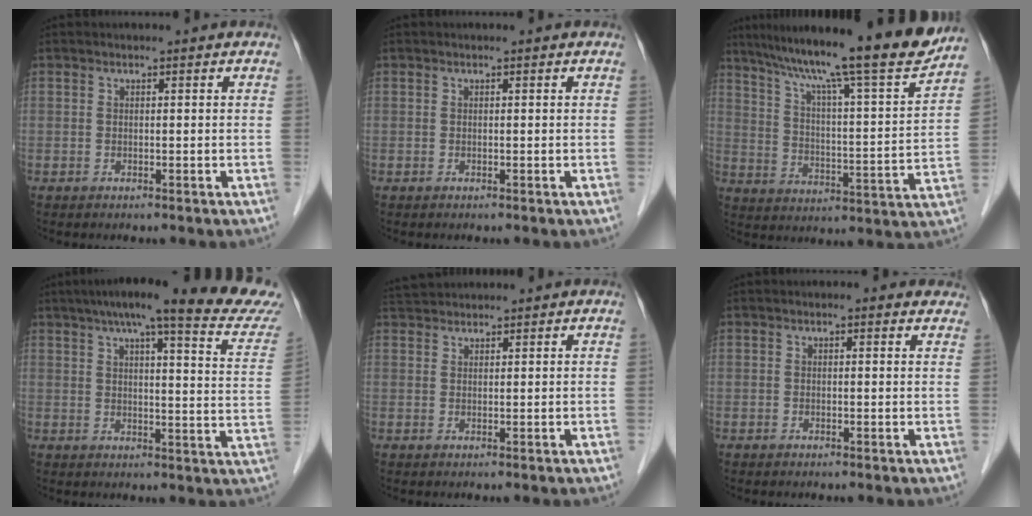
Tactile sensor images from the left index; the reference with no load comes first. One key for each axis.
{"total": 0.0}
{"total": 21.6, "fx": 18.2, "fy": -0.3, "fz": 11.7, "tx": -0.189, "ty": -0.018, "tz": 0.265}
{"total": 22.6, "fx": 19.6, "fy": 0.8, "fz": 11.2, "tx": -0.152, "ty": -0.031, "tz": 0.231}
{"total": 3.6, "fx": 3.6, "fy": 0.4, "fz": 0.6, "tx": -0.017, "ty": 0.030, "tz": 0.070}
{"total": 2.1, "fx": 1.5, "fy": 0.9, "fz": 1.1, "tx": -0.008, "ty": 0.008, "tz": 0.008}